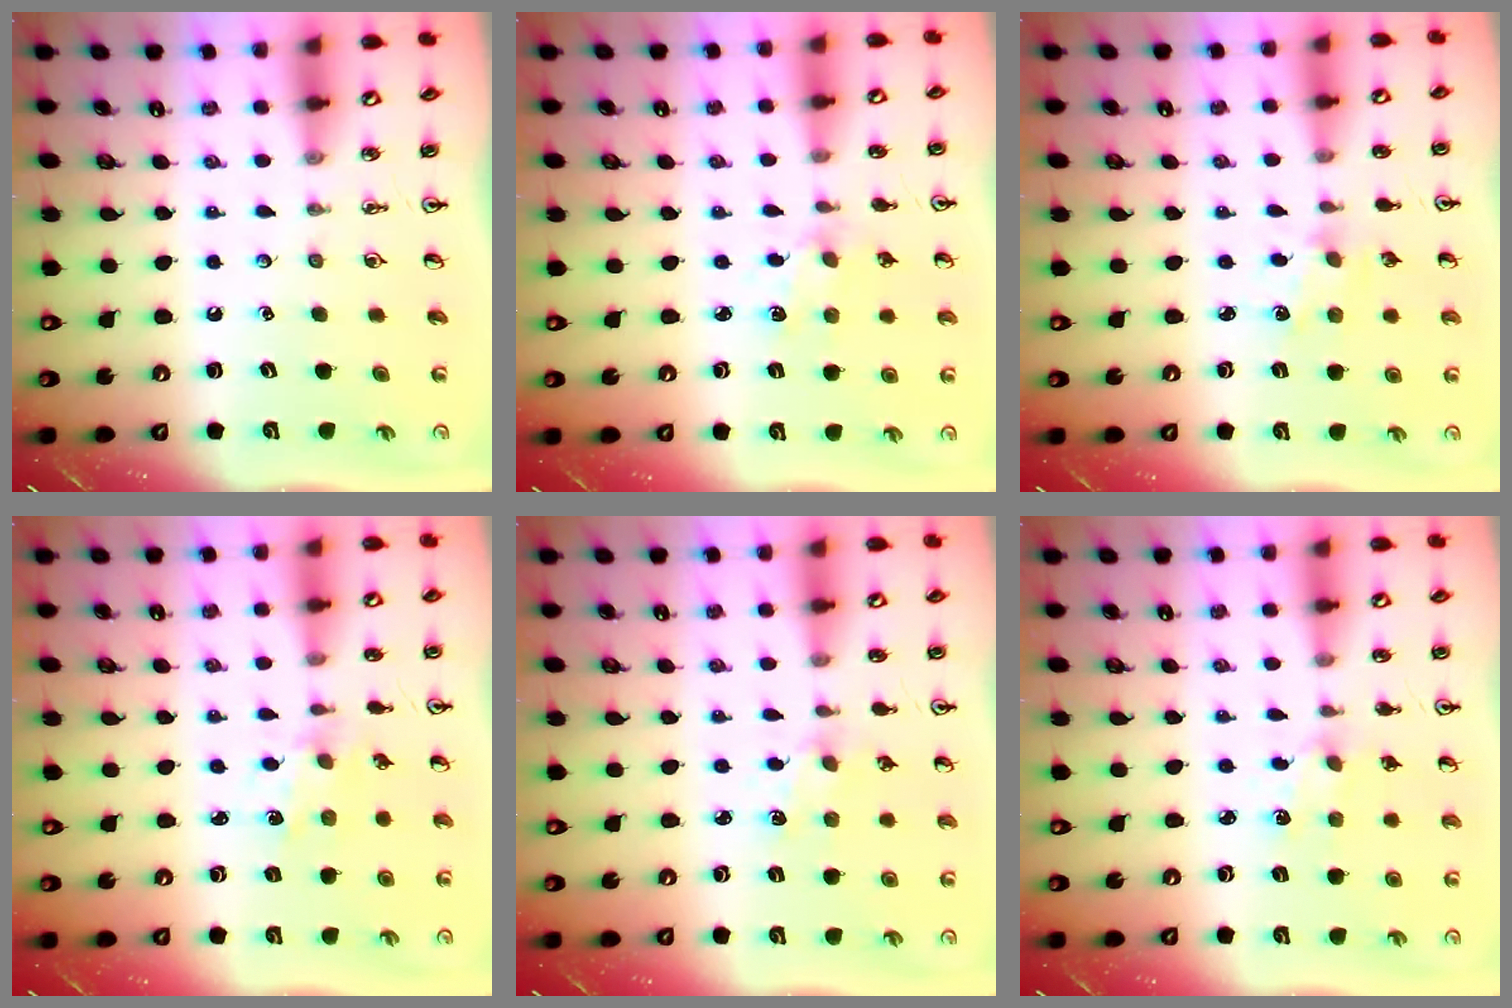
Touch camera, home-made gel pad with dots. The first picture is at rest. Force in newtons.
{"total": 2.0, "press": 2.0, "slide": 0.3}
{"total": 1.8, "press": 1.7, "slide": 0.4}
{"total": 1.5, "press": 1.5, "slide": 0.1}
{"total": 1.2, "press": 1.2, "slide": 0.2}
{"total": 2.7, "press": 2.7, "slide": 0.3}